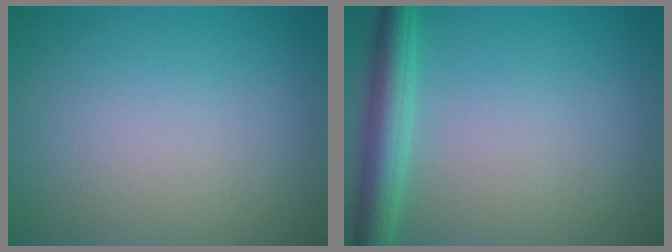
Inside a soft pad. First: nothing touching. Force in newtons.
{"total": 3.9, "press": 3.9, "slide": 0.2}